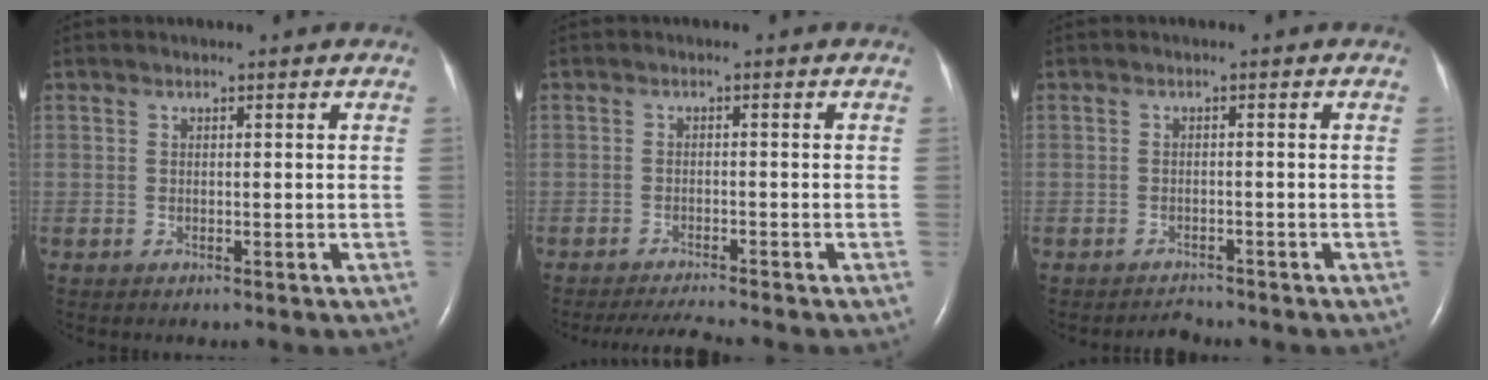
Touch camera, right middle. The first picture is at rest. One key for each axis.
{"total": 4.2, "fx": -3.9, "fy": -0.8, "fz": 1.3, "tx": -0.029, "ty": -0.018, "tz": -0.065}
{"total": 1.5, "fx": -1.5, "fy": 0.2, "fz": -0.2, "tx": -0.001, "ty": -0.008, "tz": -0.021}